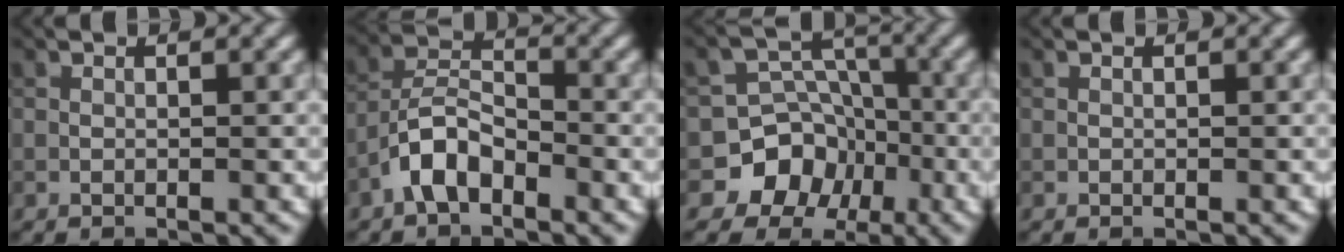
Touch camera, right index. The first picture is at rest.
{"total": 4.2, "force": [-2.7, 1.9, 2.6], "torque": [-0.046, 0.014, -0.059]}
{"total": 7.2, "force": [-3.5, 6.2, 1.1], "torque": [0.012, 0.005, -0.088]}
{"total": 0.0}